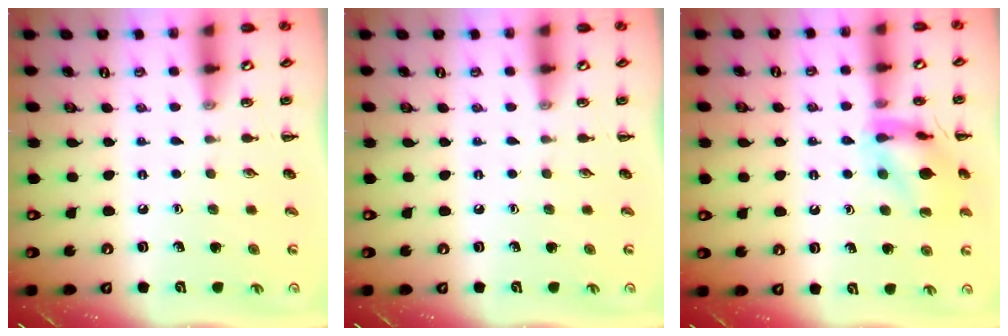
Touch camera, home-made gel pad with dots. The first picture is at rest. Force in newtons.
{"total": 0.0}
{"total": 12.8, "press": 12.7, "slide": 1.3}